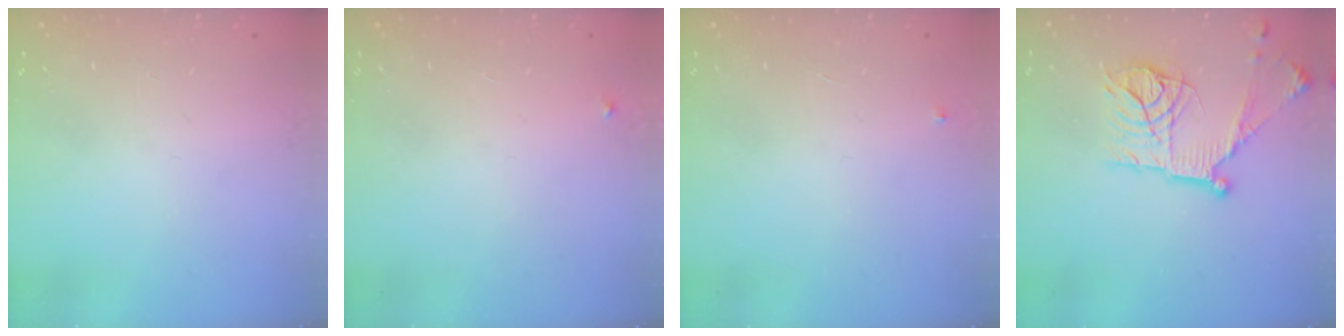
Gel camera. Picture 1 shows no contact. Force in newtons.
{"total": 2.7, "press": 2.7, "slide": 0.2}
{"total": 3.0, "press": 2.9, "slide": 0.4}
{"total": 16.6, "press": 16.6, "slide": 1.3}